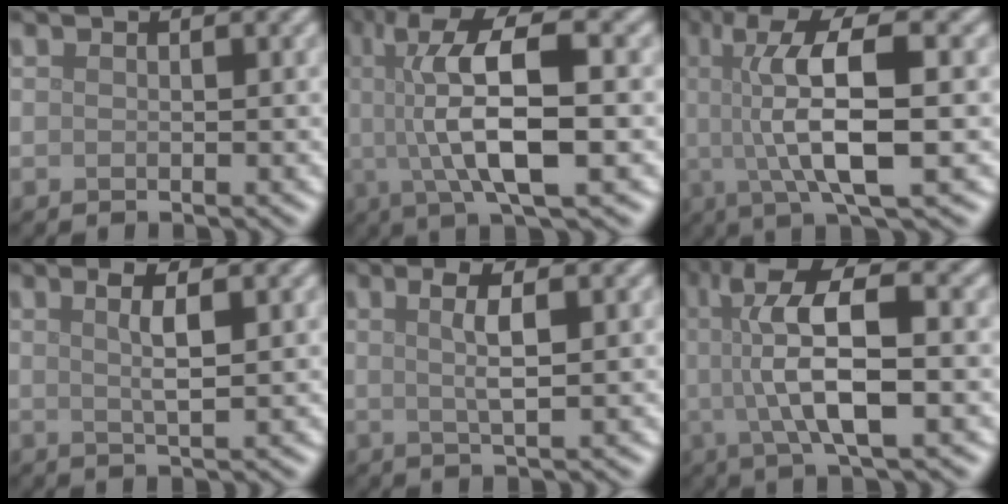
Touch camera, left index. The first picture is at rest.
{"total": 10.5, "force": [0.6, 3.1, 10.0], "torque": [-0.168, 0.013, 0.010]}
{"total": 9.5, "force": [0.5, 2.5, 9.1], "torque": [-0.152, 0.006, 0.009]}
{"total": 2.7, "force": [0.8, 0.6, 2.5], "torque": [-0.042, 0.003, 0.014]}
{"total": 3.0, "force": [0.7, 0.7, 2.8], "torque": [-0.048, 0.003, 0.012]}
{"total": 9.8, "force": [0.7, 3.1, 9.2], "torque": [-0.152, 0.017, 0.006]}